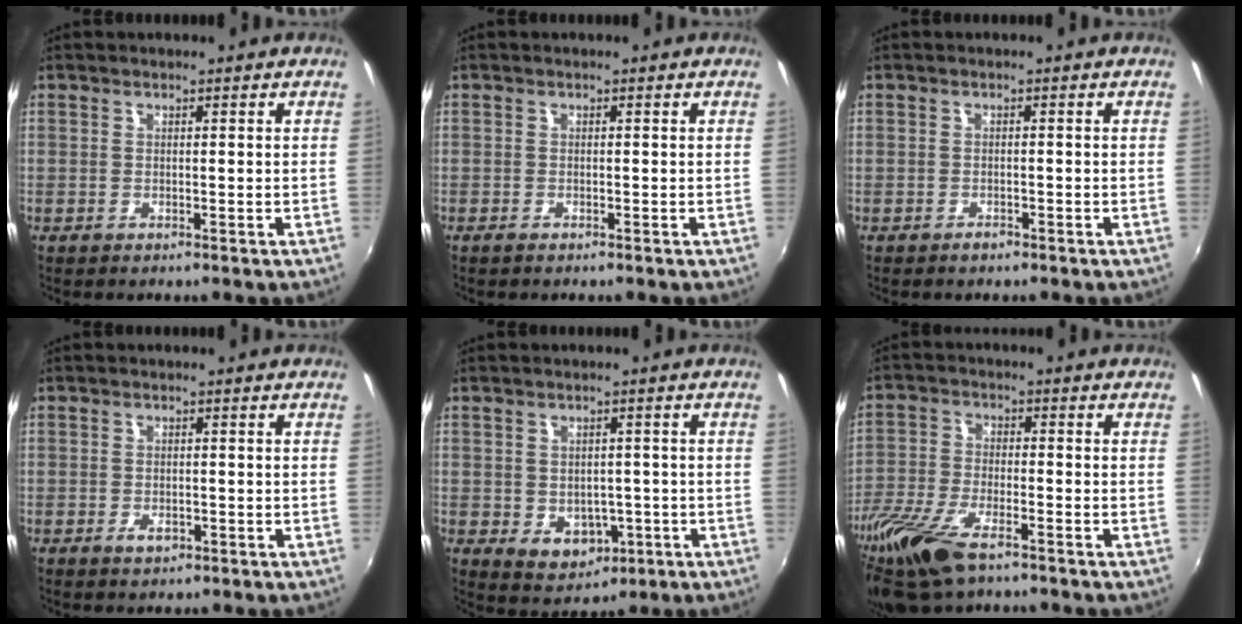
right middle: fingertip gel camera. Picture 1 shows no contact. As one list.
[{"total": 0.7, "force": [-0.6, 0.1, 0.3], "torque": [-0.007, -0.004, -0.013]}, {"total": 1.1, "force": [-1.0, 0.4, 0.3], "torque": [-0.007, -0.001, -0.016]}, {"total": 2.0, "force": [-1.1, 1.1, 1.2], "torque": [-0.023, -0.002, -0.017]}, {"total": 6.8, "force": [-2.1, 5.3, 3.7], "torque": [-0.070, -0.001, -0.011]}, {"total": 15.3, "force": [-10.6, 5.1, 9.8], "torque": [-0.230, -0.044, -0.207]}]